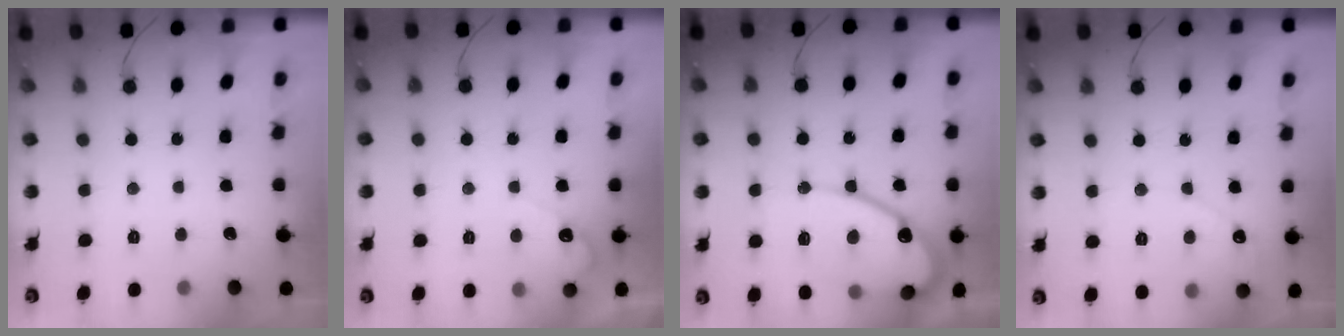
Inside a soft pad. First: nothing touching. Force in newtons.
{"total": 3.6, "press": 3.6, "slide": 0.3}
{"total": 16.4, "press": 16.3, "slide": 1.3}
{"total": 3.2, "press": 3.2, "slide": 0.2}